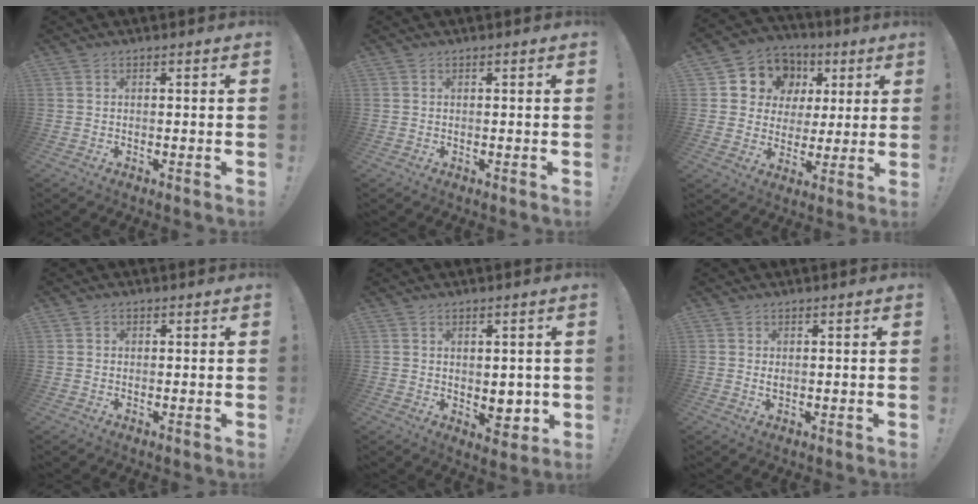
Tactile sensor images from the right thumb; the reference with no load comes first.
{"total": 0.0}
{"total": 11.0, "force": [3.8, 9.9, 3.1], "torque": [-0.046, -0.019, 0.083]}
{"total": 1.0, "force": [0.2, 0.9, 0.2], "torque": [0.002, 0.001, 0.003]}
{"total": 6.3, "force": [-0.2, 4.6, 4.3], "torque": [-0.038, 0.002, 0.002]}
{"total": 0.7, "force": [0.3, 0.4, 0.5], "torque": [-0.003, -0.002, 0.003]}